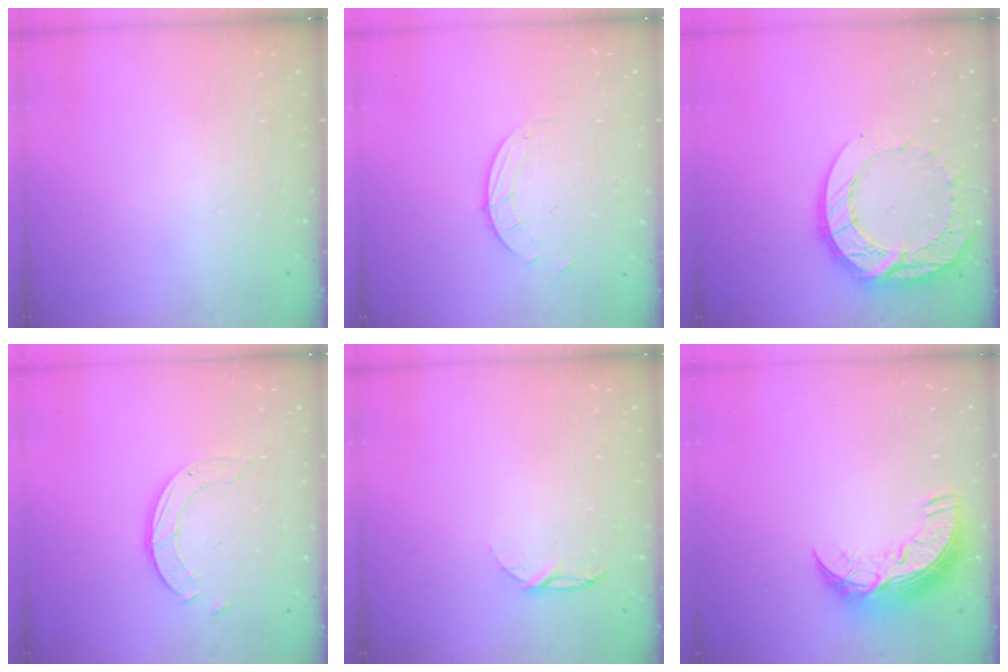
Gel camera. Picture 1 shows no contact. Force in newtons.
{"total": 2.7, "press": 2.7, "slide": 0.3}
{"total": 15.6, "press": 15.6, "slide": 1.2}
{"total": 3.6, "press": 3.6, "slide": 0.4}
{"total": 4.9, "press": 4.8, "slide": 0.6}
{"total": 11.2, "press": 11.2, "slide": 0.7}